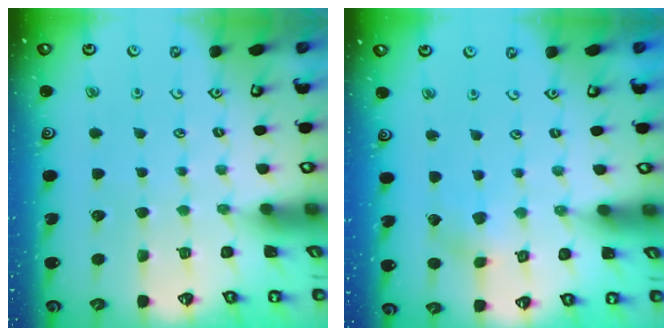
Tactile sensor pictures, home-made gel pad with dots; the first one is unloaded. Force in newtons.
{"total": 2.1, "press": 2.1, "slide": 0.0}